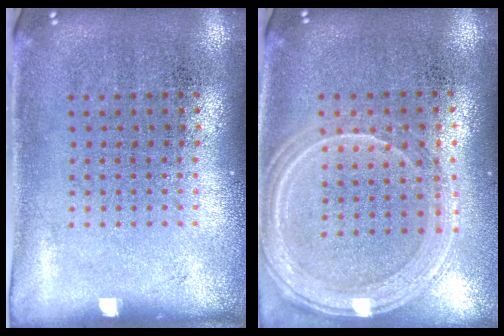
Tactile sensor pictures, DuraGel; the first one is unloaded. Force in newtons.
{"total": 1.3, "press": 1.3, "slide": 0.1}